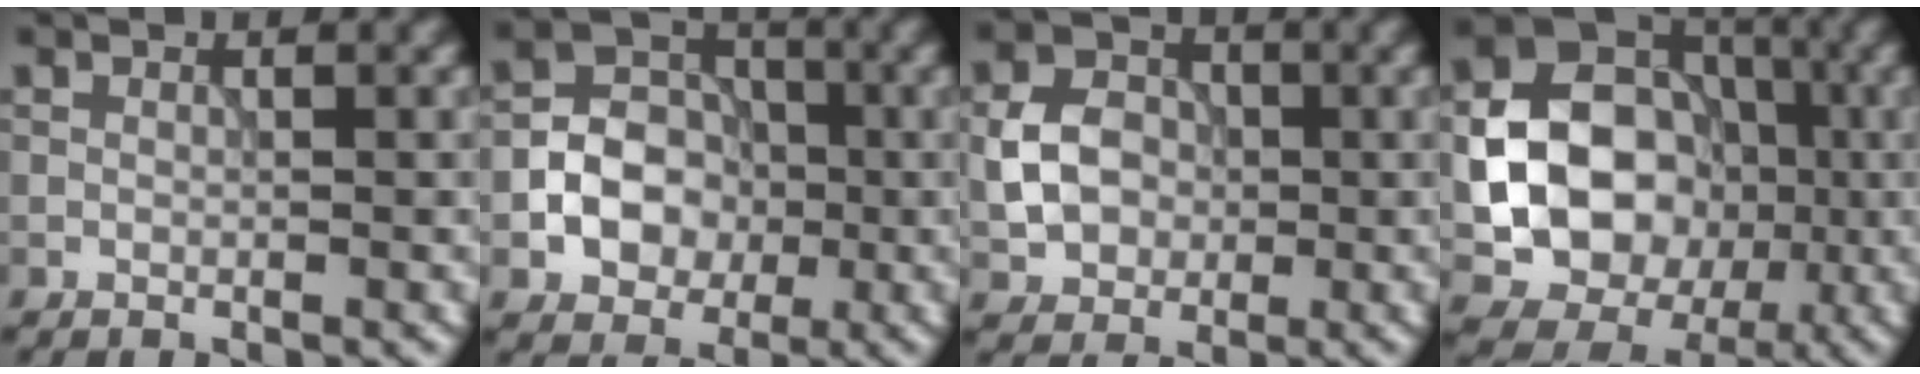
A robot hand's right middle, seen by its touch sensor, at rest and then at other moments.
{"total": 5.5, "force": [-1.2, 4.5, 2.9], "torque": [-0.037, 0.003, -0.033]}
{"total": 4.4, "force": [-0.4, 3.7, 2.3], "torque": [-0.044, 0.005, -0.010]}
{"total": 11.6, "force": [-1.4, 9.6, 6.3], "torque": [-0.087, -0.005, -0.035]}